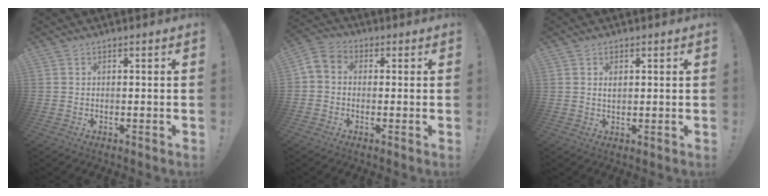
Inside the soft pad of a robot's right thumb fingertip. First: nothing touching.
{"total": 4.2, "force": [-0.8, 3.4, 2.4], "torque": [-0.052, 0.007, -0.012]}
{"total": 1.5, "force": [0.5, 1.0, 1.0], "torque": [-0.013, -0.001, 0.007]}